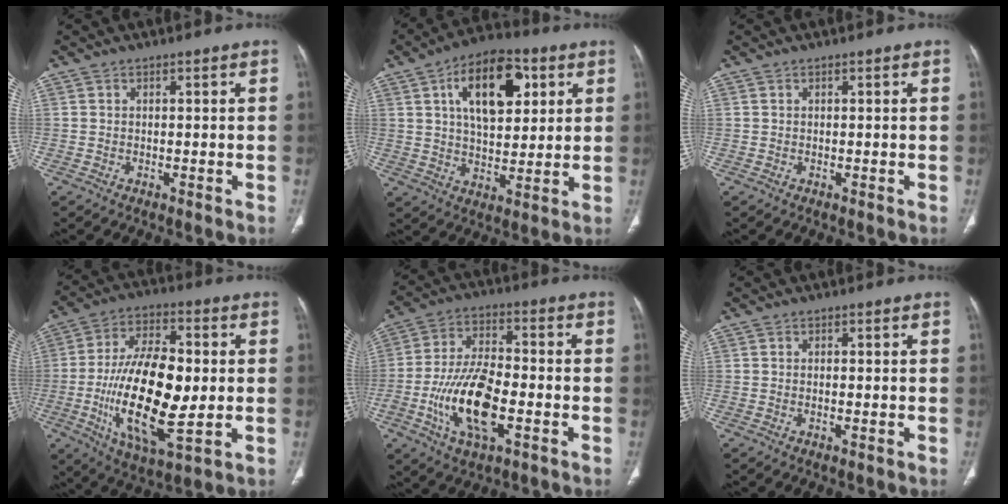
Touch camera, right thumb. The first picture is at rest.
{"total": 16.2, "force": [5.8, 8.6, 12.4], "torque": [-0.162, -0.007, 0.092]}
{"total": 0.0}
{"total": 21.6, "force": [-2.1, 9.0, 19.5], "torque": [-0.349, -0.001, -0.031]}
{"total": 15.5, "force": [-4.7, 7.0, 13.0], "torque": [-0.248, 0.019, -0.083]}
{"total": 0.6, "force": [-0.2, 0.1, 0.6], "torque": [-0.014, 0.000, -0.004]}